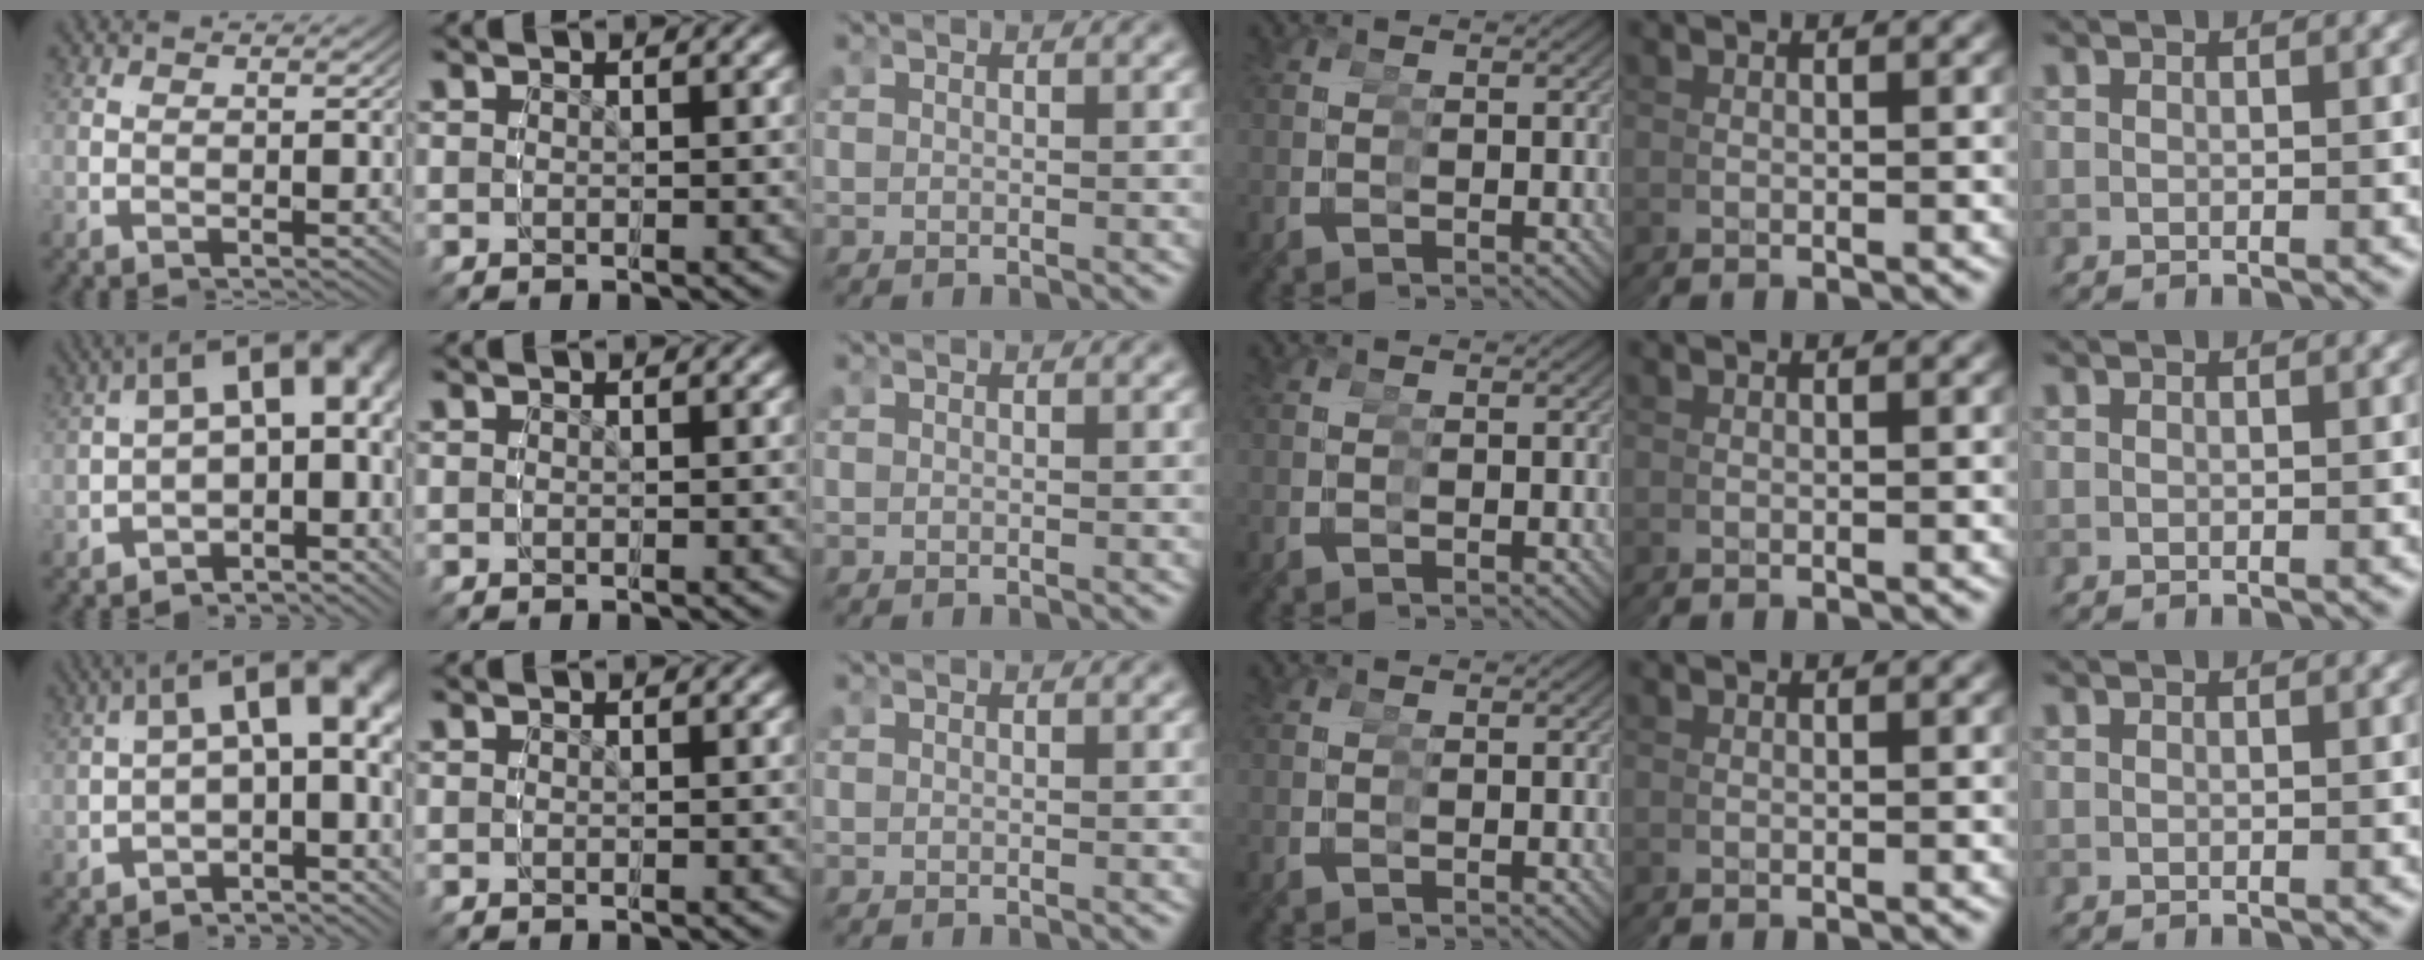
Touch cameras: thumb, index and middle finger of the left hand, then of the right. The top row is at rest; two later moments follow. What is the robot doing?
{"motion": "grasp_and_lifting", "object": "legos"}